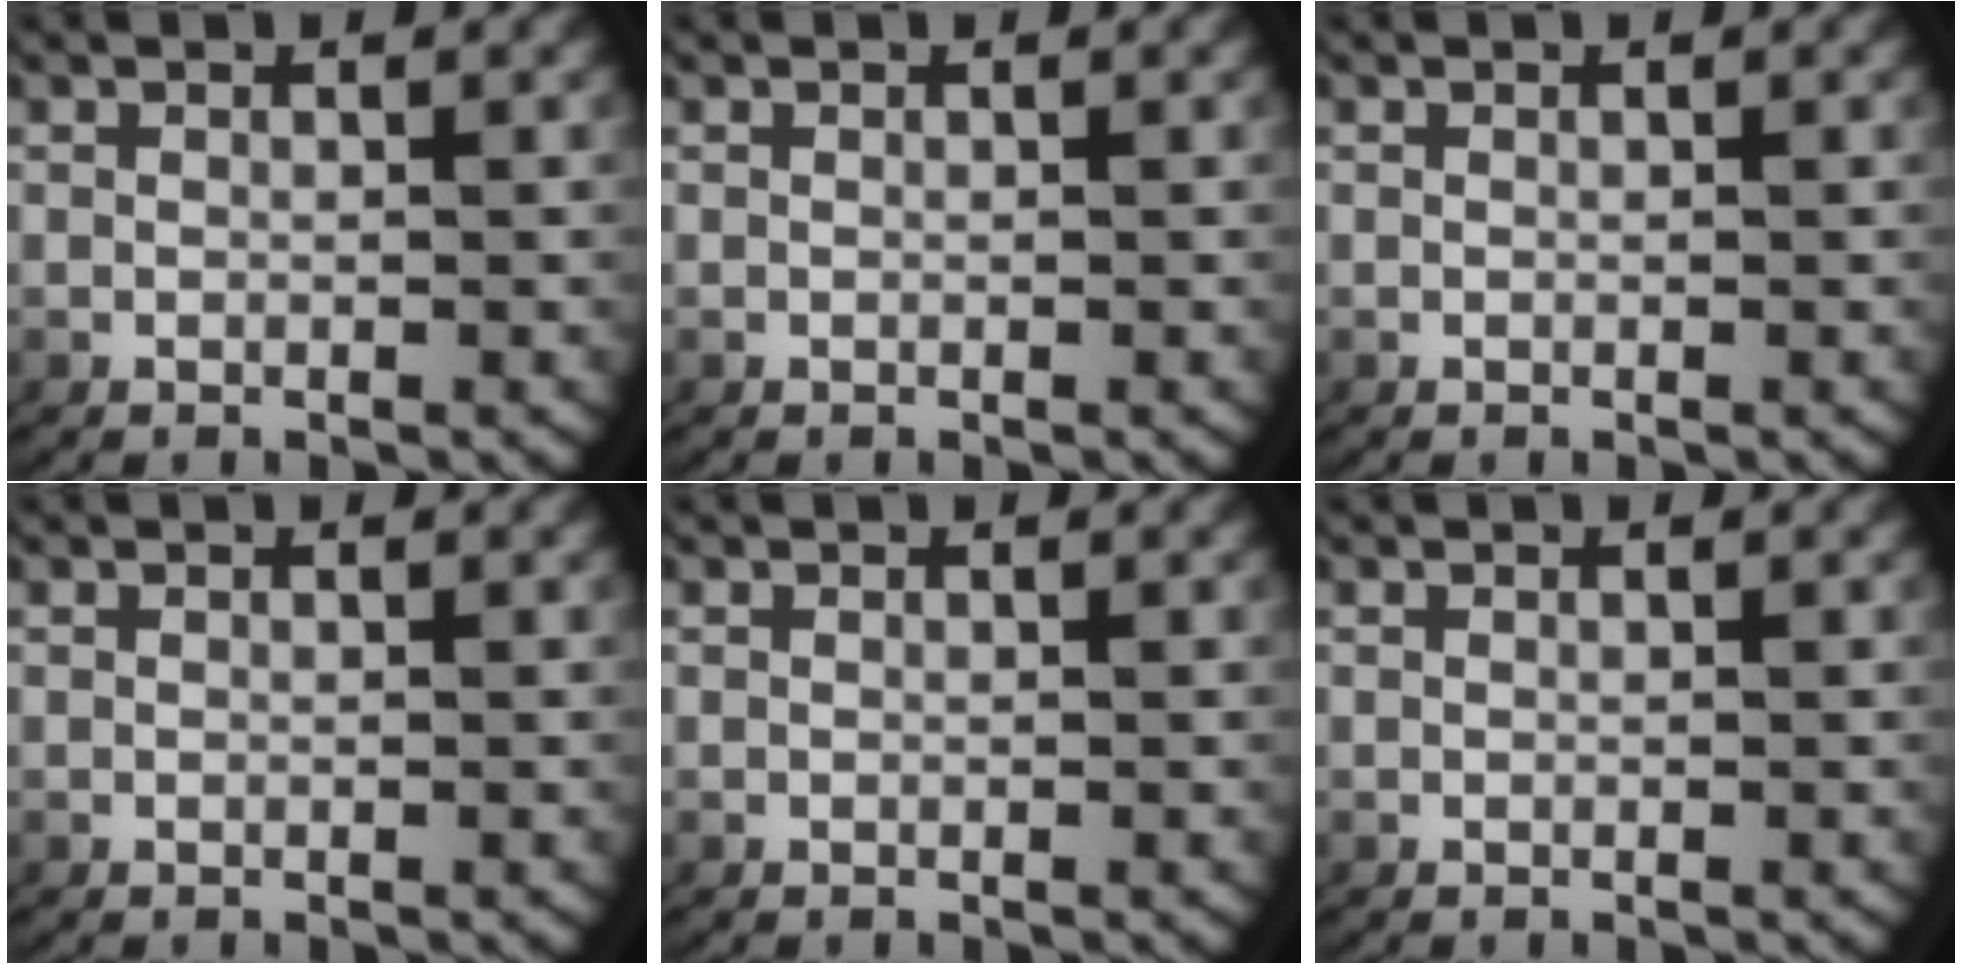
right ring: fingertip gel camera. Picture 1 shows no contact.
{"total": 0.0}
{"total": 0.0}
{"total": 0.0}
{"total": 0.0}
{"total": 0.0}